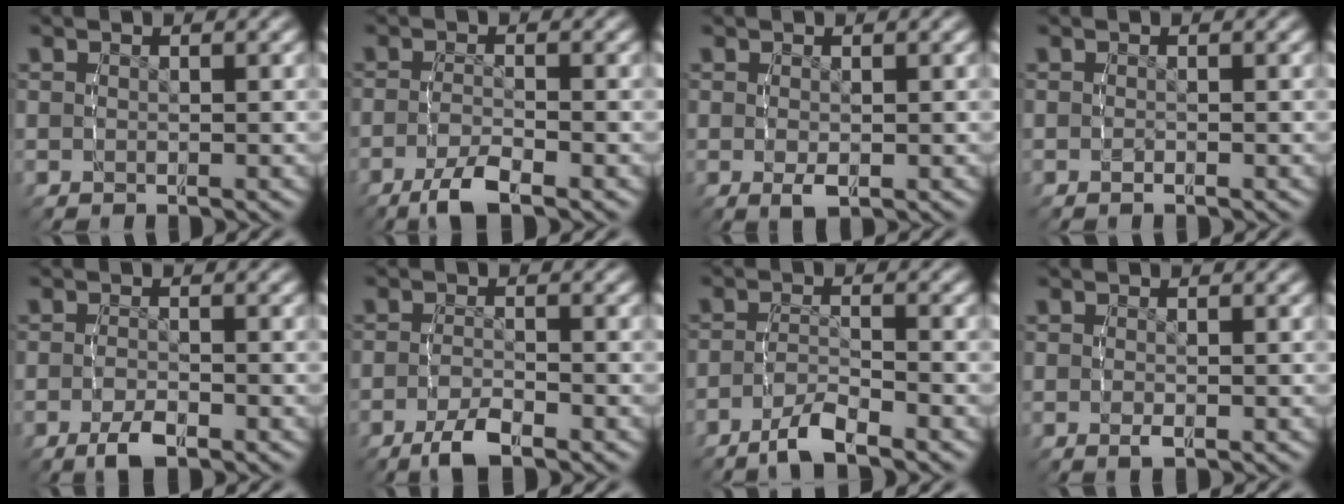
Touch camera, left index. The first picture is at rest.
{"total": 3.7, "force": [-2.6, 1.0, 2.5], "torque": [-0.055, -0.008, -0.045]}
{"total": 1.2, "force": [-0.3, 0.3, 1.2], "torque": [-0.026, -0.008, 0.001]}
{"total": 0.0}
{"total": 2.4, "force": [-1.5, 1.0, 1.6], "torque": [-0.035, 0.001, -0.032]}
{"total": 3.1, "force": [-2.2, 1.0, 1.9], "torque": [-0.043, -0.002, -0.042]}
{"total": 3.5, "force": [-2.7, 0.7, 2.0], "torque": [-0.042, -0.004, -0.048]}
{"total": 0.7, "force": [-0.2, 0.0, 0.6], "torque": [-0.016, 0.000, -0.004]}